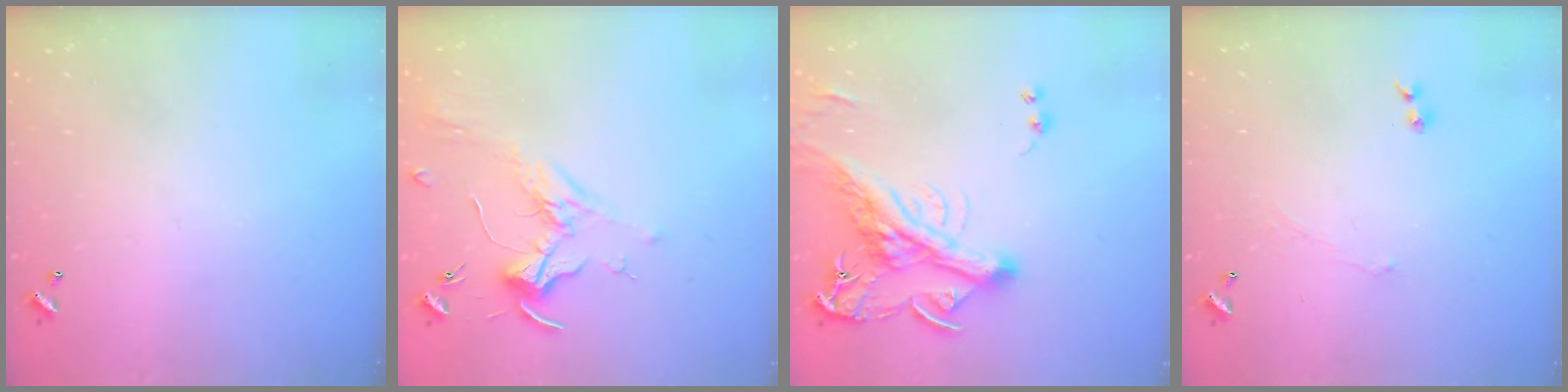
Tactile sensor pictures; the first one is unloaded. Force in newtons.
{"total": 1.9, "press": 1.7, "slide": 0.8}
{"total": 8.1, "press": 7.8, "slide": 2.3}
{"total": 1.5, "press": 1.4, "slide": 0.6}